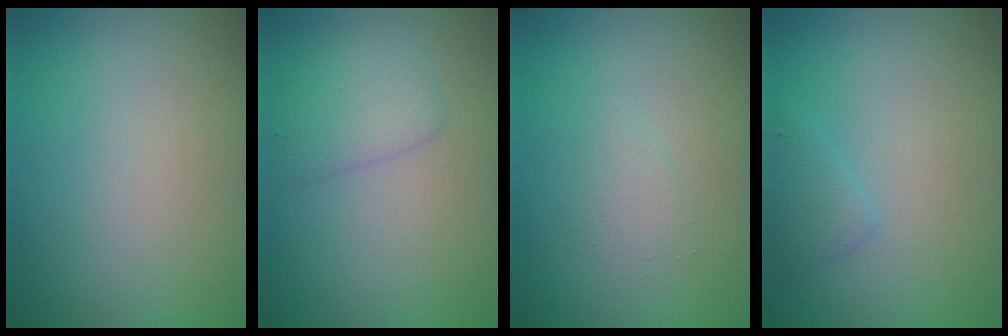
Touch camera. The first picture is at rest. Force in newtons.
{"total": 2.2, "press": 2.2, "slide": 0.2}
{"total": 1.1, "press": 1.1, "slide": 0.1}
{"total": 1.4, "press": 1.4, "slide": 0.0}